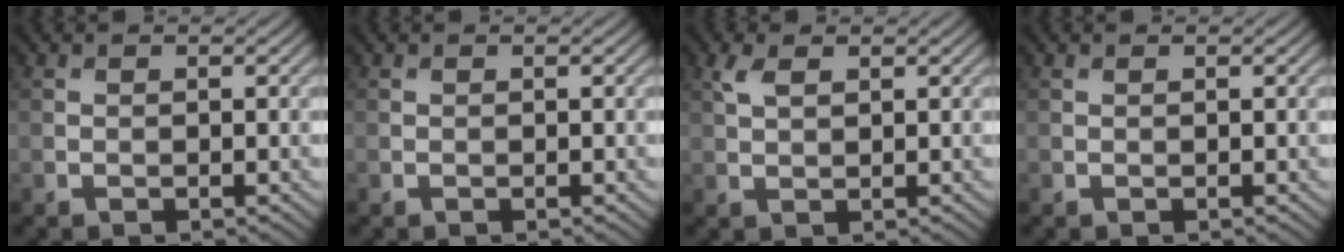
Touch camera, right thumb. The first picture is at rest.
{"total": 0.0}
{"total": 2.5, "force": [1.3, 1.3, 1.8], "torque": [-0.045, 0.005, 0.027]}
{"total": 0.0}